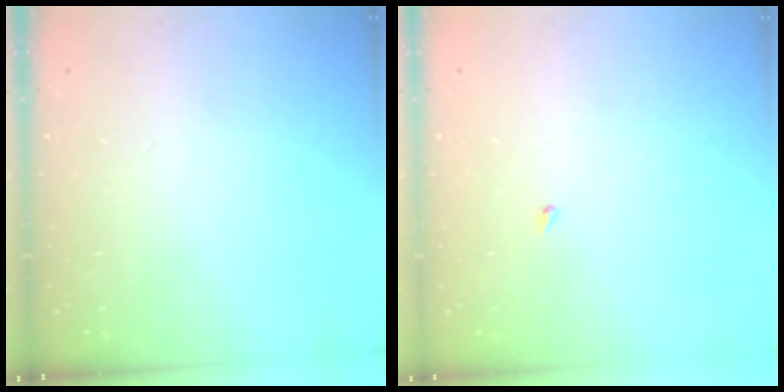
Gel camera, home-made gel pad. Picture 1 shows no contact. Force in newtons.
{"total": 1.9, "press": 1.9, "slide": 0.3}